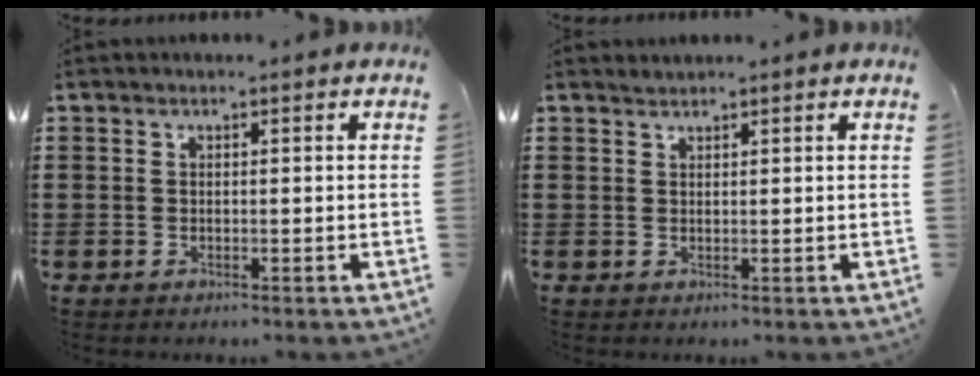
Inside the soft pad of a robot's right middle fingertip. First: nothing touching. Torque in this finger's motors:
{"motor_torque": [-0.07, -0.03, -0.02, -0.01]}